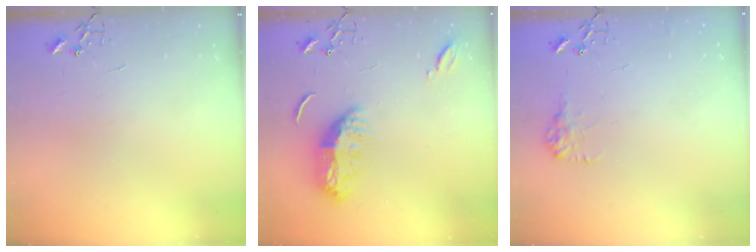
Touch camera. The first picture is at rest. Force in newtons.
{"total": 11.1, "press": 11.0, "slide": 1.0}
{"total": 8.9, "press": 8.9, "slide": 0.3}